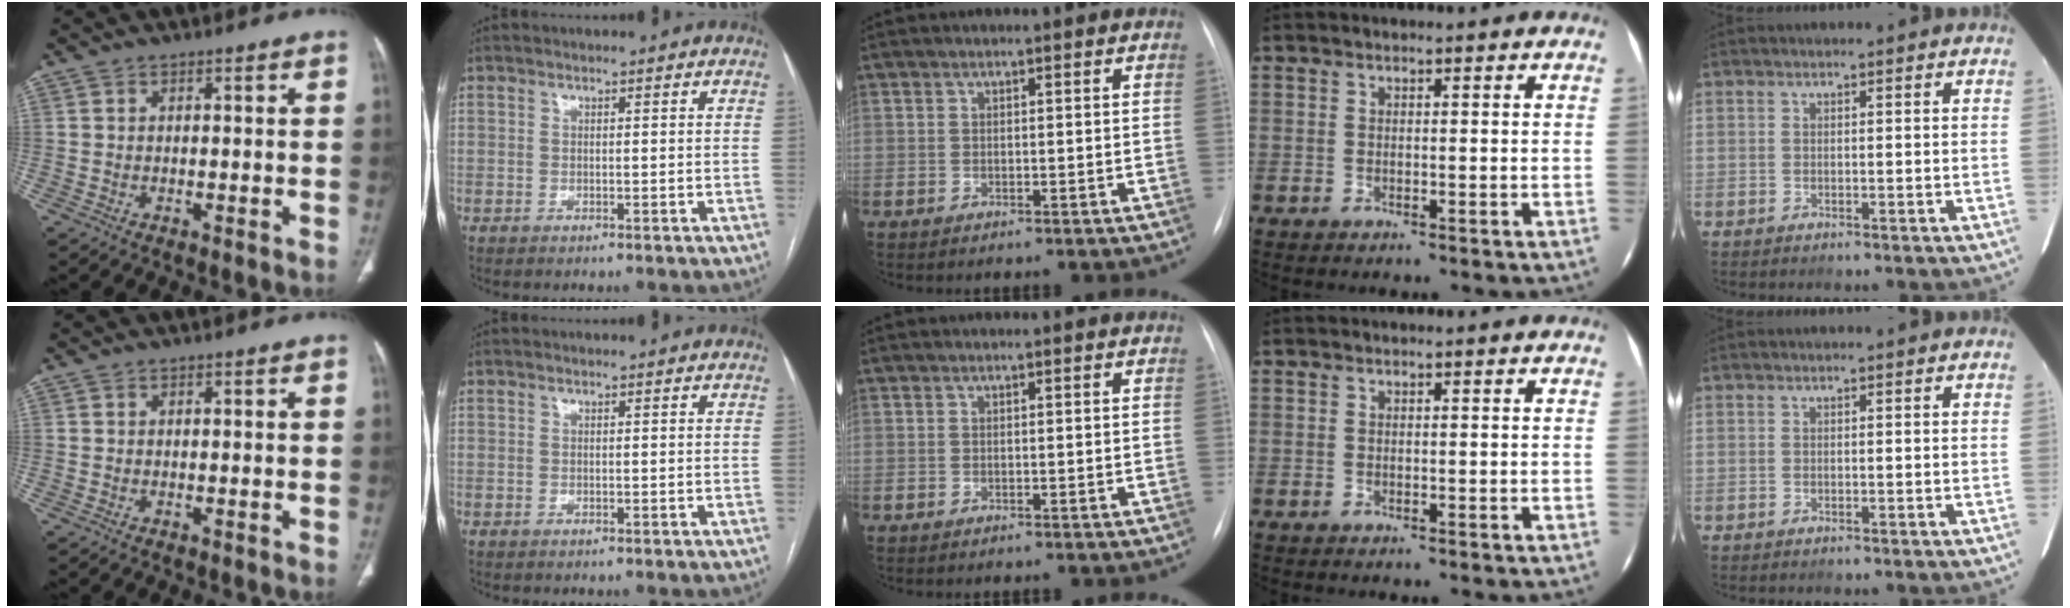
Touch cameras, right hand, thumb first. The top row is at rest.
{}